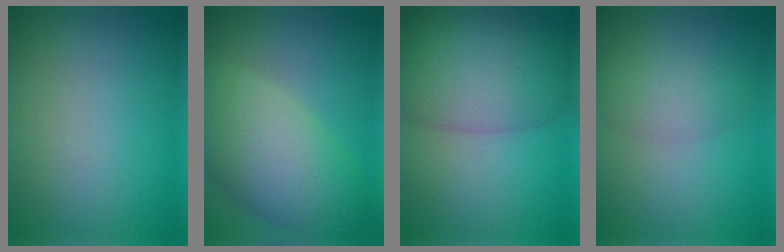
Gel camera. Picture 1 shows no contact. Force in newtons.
{"total": 8.7, "press": 8.7, "slide": 0.4}
{"total": 7.6, "press": 7.6, "slide": 0.2}
{"total": 2.7, "press": 2.7, "slide": 0.1}